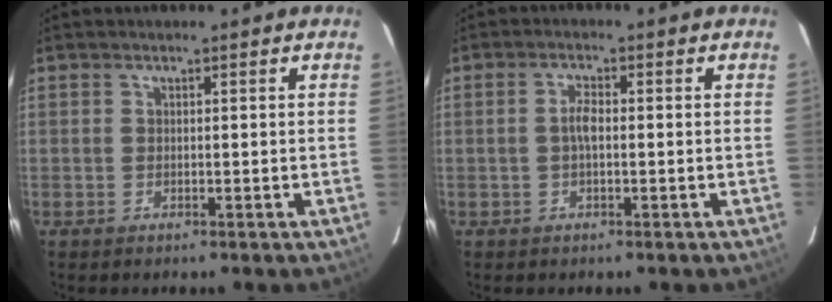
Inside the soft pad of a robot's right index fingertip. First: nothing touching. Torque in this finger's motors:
{"motor_torque": [0.42, 0.00, 0.32, 0.05]}